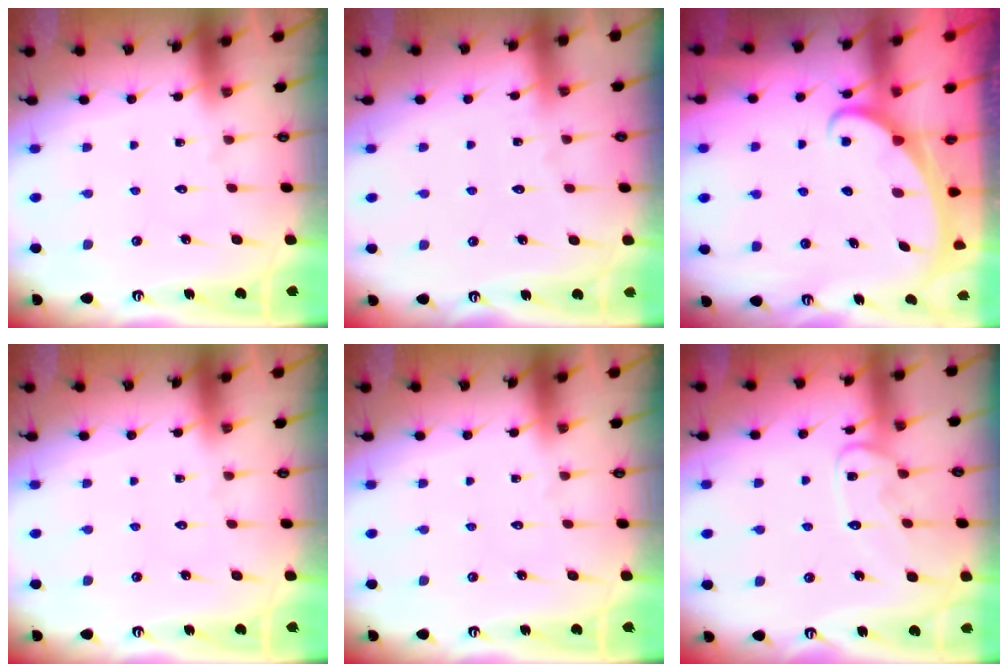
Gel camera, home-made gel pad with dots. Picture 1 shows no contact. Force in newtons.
{"total": 2.4, "press": 2.4, "slide": 0.3}
{"total": 2.4, "press": 2.3, "slide": 0.3}
{"total": 0.0}
{"total": 0.0}
{"total": 11.5, "press": 11.4, "slide": 0.9}